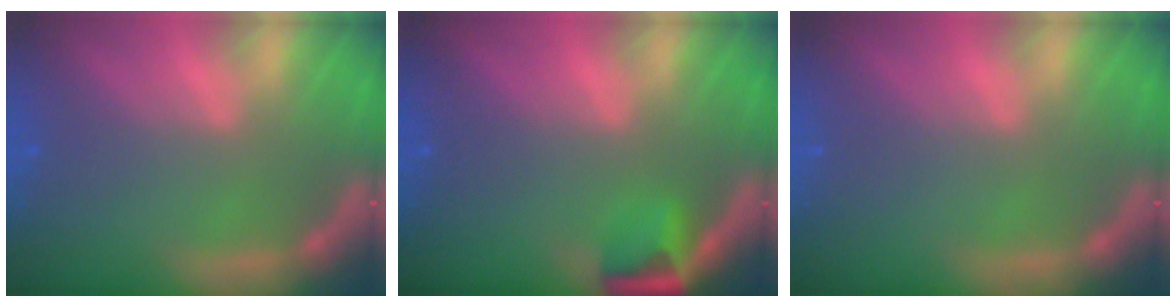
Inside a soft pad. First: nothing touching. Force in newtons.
{"total": 2.9}
{"total": 0.0}